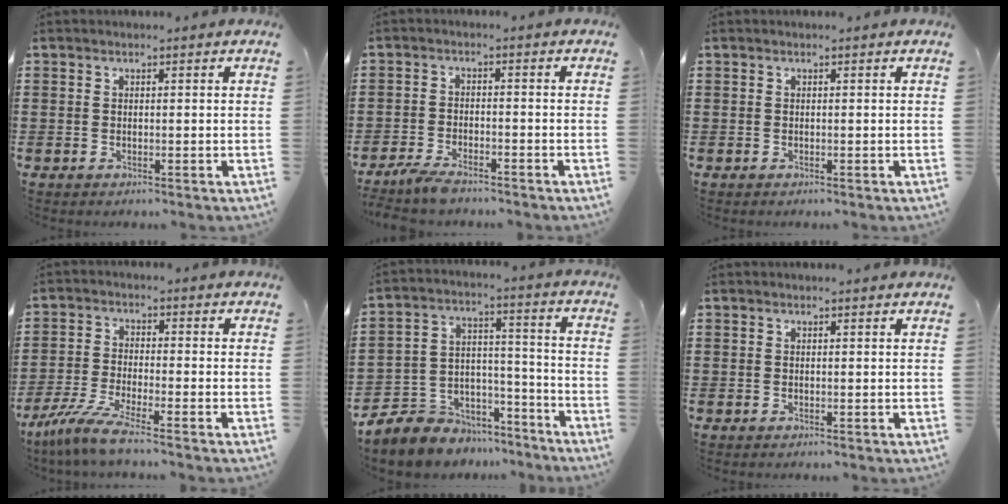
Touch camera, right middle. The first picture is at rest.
{"total": 3.2, "force": [-2.9, 0.5, 1.4], "torque": [-0.038, 0.000, -0.062]}
{"total": 0.0}
{"total": 6.2, "force": [-5.1, -0.1, 3.5], "torque": [-0.090, -0.023, -0.103]}
{"total": 6.7, "force": [-6.0, 3.2, -0.2], "torque": [-0.017, 0.005, -0.118]}
{"total": 0.0}